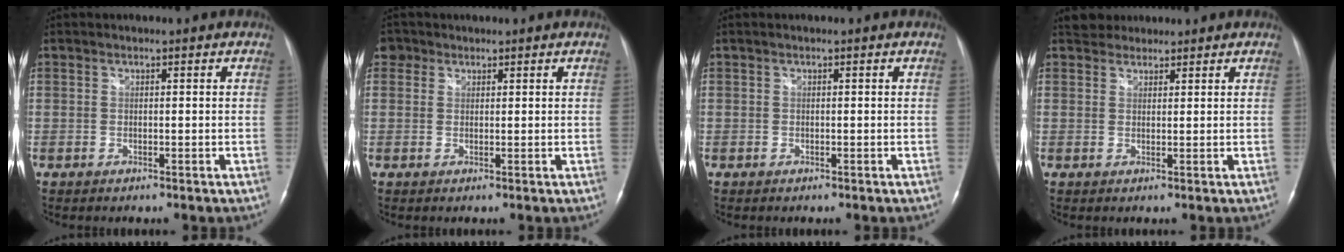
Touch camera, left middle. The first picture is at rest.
{"total": 2.3, "force": [1.4, 1.9, 0.2], "torque": [-0.001, 0.009, 0.020]}
{"total": 0.0}
{"total": 2.7, "force": [2.4, 1.2, -0.2], "torque": [0.001, 0.016, 0.039]}